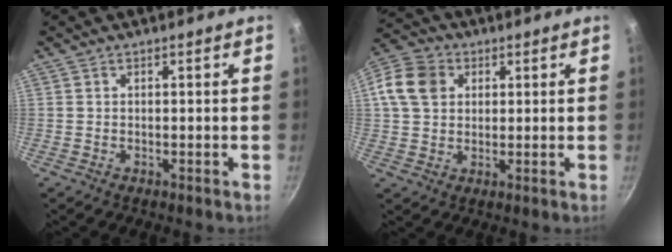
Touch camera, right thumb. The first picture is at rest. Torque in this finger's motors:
{"motor_torque": [0.01, 1.69, 0.24, 0.07, 0.32]}